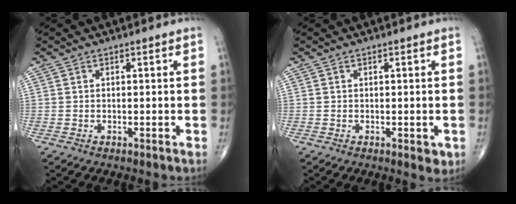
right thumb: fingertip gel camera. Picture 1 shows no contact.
{"total": 1.9, "force": [-0.5, 0.9, 1.7], "torque": [-0.013, -0.002, -0.005]}